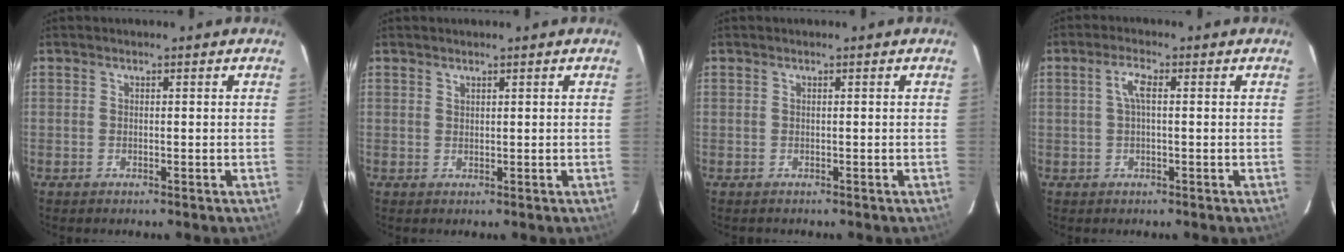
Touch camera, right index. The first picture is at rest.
{"total": 0.7, "force": [0.6, 0.2, 0.1], "torque": [-0.002, 0.002, 0.013]}
{"total": 0.0}
{"total": 3.0, "force": [0.4, 0.6, 2.9], "torque": [-0.060, 0.007, 0.007]}